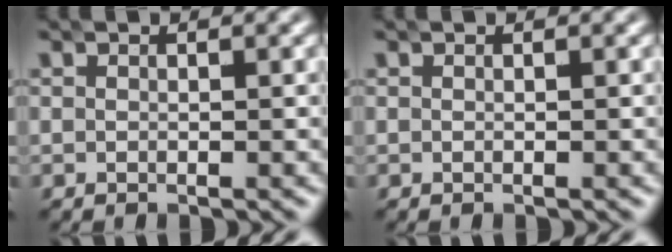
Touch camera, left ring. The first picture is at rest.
{"total": 0.0}